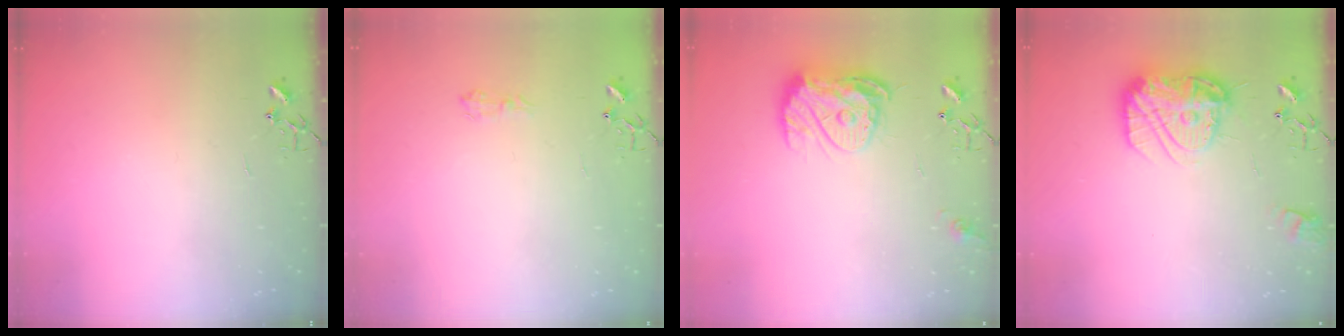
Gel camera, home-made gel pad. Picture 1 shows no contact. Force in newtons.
{"total": 6.4, "press": 6.4, "slide": 0.8}
{"total": 13.0, "press": 13.0, "slide": 1.2}
{"total": 15.4, "press": 15.4, "slide": 1.3}